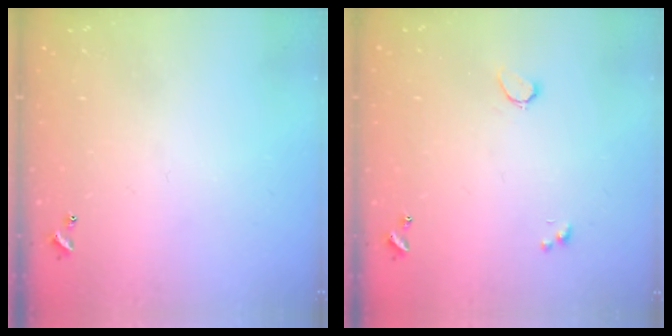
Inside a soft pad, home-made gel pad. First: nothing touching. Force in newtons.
{"total": 0.8, "press": 0.7, "slide": 0.4}